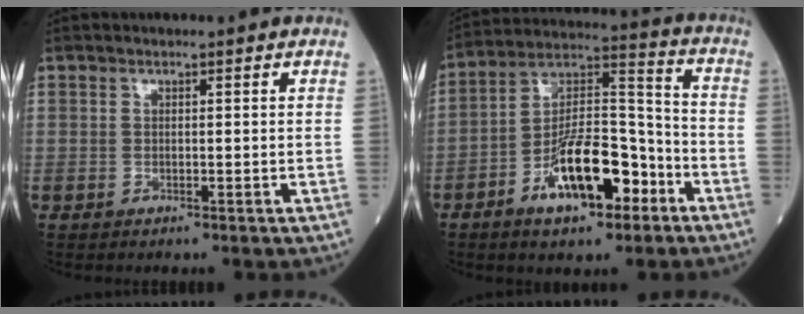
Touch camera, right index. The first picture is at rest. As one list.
[{"total": 14.2, "force": [-6.9, 4.9, 11.4], "torque": [-0.209, 0.018, -0.113]}]